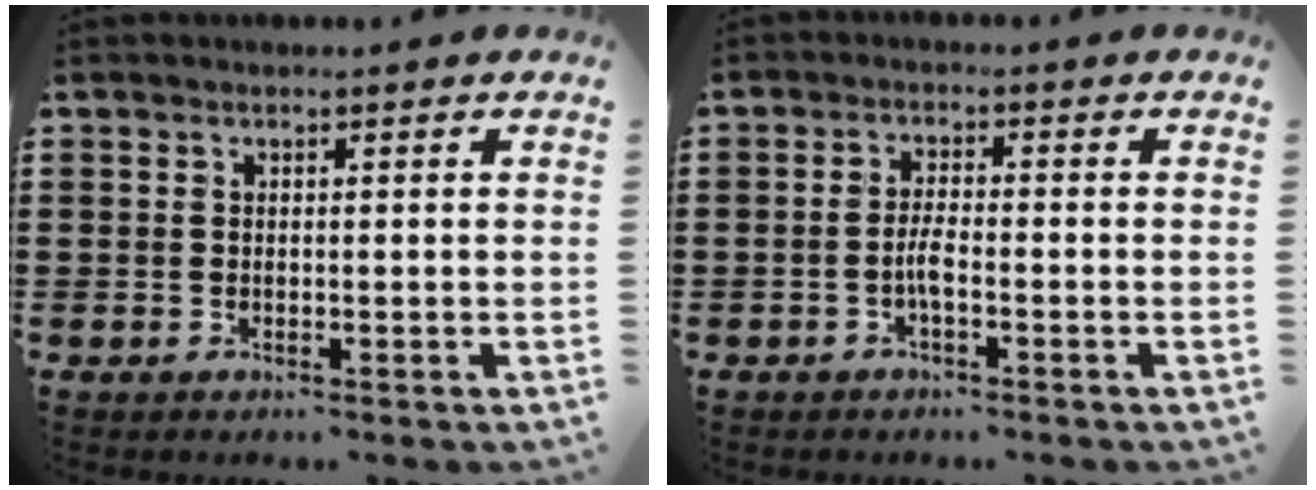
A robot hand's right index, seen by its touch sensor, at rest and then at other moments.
{"total": 2.9, "force": [-1.2, 0.6, 2.6], "torque": [-0.062, -0.002, -0.027]}